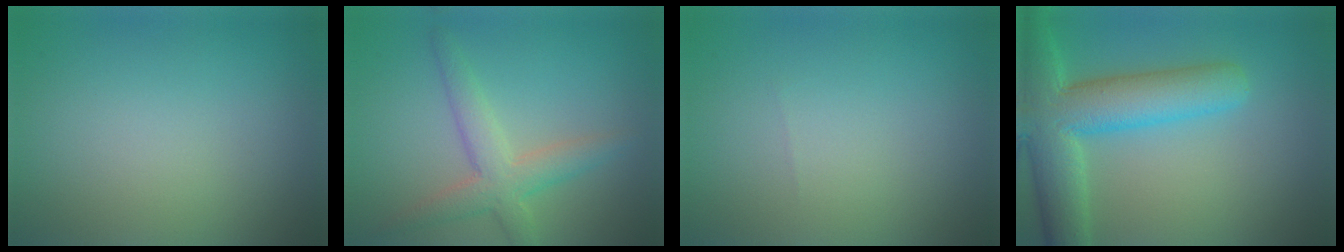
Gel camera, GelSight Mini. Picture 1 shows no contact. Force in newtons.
{"total": 3.8, "press": 3.8, "slide": 0.2}
{"total": 0.0}
{"total": 9.2, "press": 9.2, "slide": 0.5}